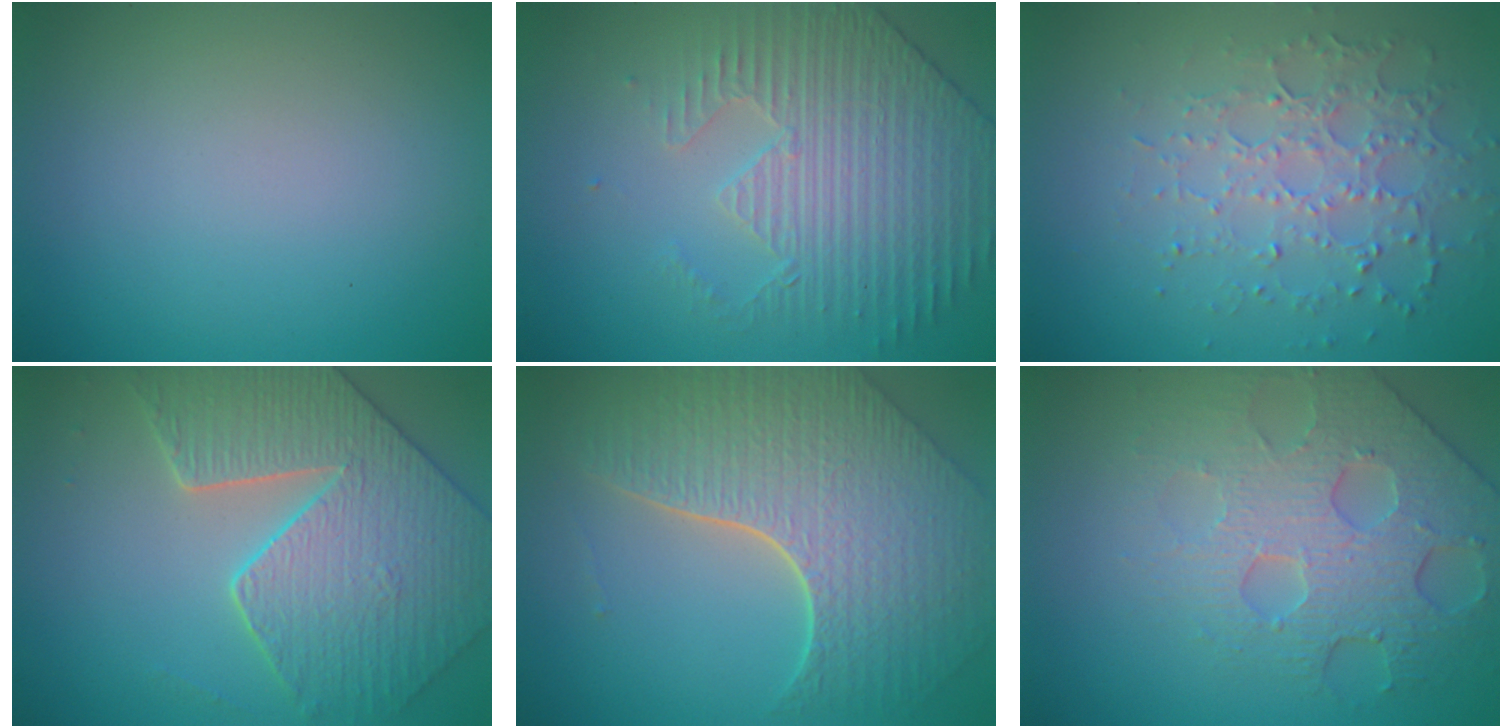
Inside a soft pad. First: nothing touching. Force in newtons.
{"total": 4.4, "press": 3.8, "slide": 2.3}
{"total": 3.5, "press": 3.2, "slide": 1.4}
{"total": 6.0, "press": 5.4, "slide": 2.6}
{"total": 8.6, "press": 6.3, "slide": 5.9}
{"total": 5.6, "press": 4.9, "slide": 2.9}